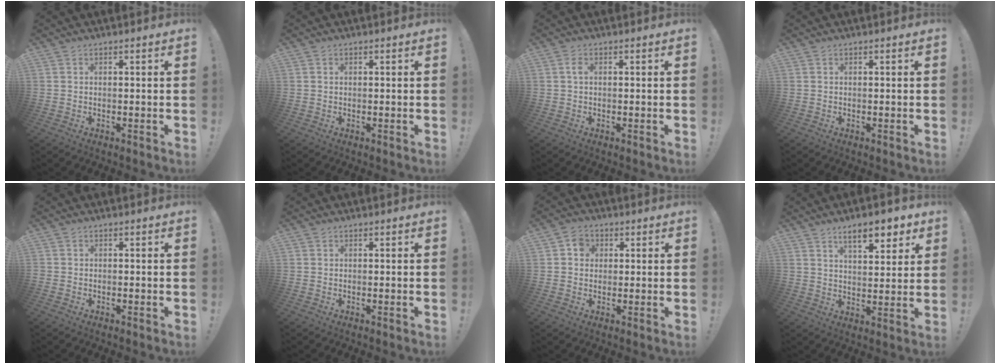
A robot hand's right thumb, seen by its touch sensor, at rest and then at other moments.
{"total": 0.0}
{"total": 1.6, "force": [0.3, 0.8, 1.4], "torque": [-0.022, 0.003, 0.003]}
{"total": 0.0}
{"total": 0.8, "force": [-0.5, 0.5, 0.3], "torque": [-0.008, 0.004, -0.008]}
{"total": 0.0}
{"total": 5.1, "force": [1.3, 4.5, 1.9], "torque": [-0.023, 0.003, 0.022]}
{"total": 9.2, "force": [5.8, 3.2, 6.4], "torque": [-0.091, -0.024, 0.098]}